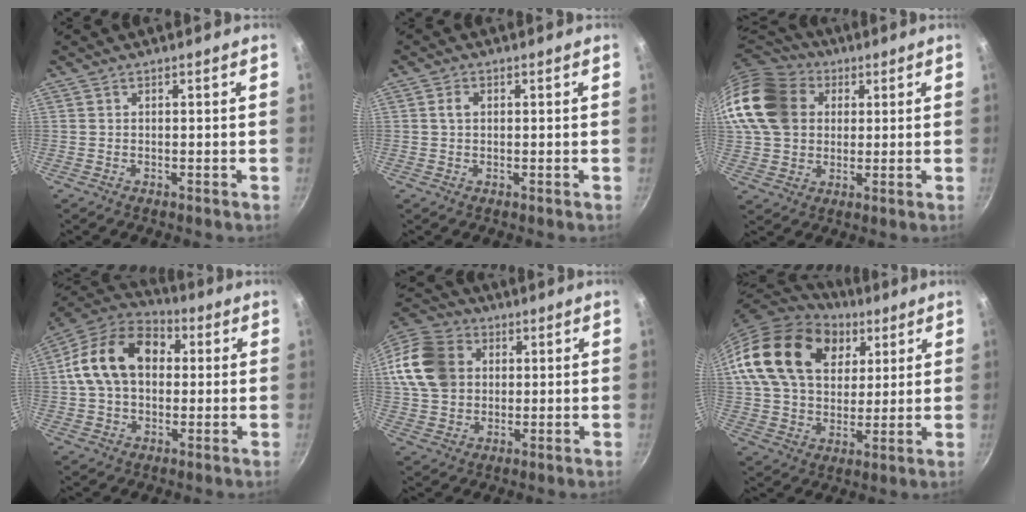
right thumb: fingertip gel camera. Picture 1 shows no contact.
{"total": 1.9, "force": [0.3, 1.3, 1.3], "torque": [-0.020, 0.005, 0.004]}
{"total": 21.4, "force": [5.5, 17.0, 11.7], "torque": [-0.240, 0.028, 0.097]}
{"total": 17.5, "force": [2.5, 12.4, 12.0], "torque": [-0.184, 0.031, 0.025]}
{"total": 18.1, "force": [3.8, 14.8, 9.8], "torque": [-0.191, 0.022, 0.067]}
{"total": 22.8, "force": [9.0, 16.1, 13.4], "torque": [-0.210, -0.008, 0.157]}